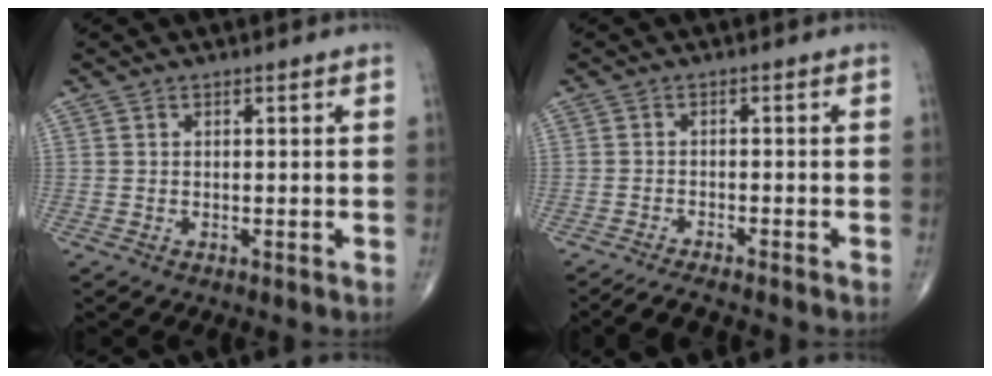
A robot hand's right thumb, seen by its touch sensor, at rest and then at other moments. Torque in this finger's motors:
{"motor_torque": [1.94, 0.18, 0.25, -1.17, 0.00]}